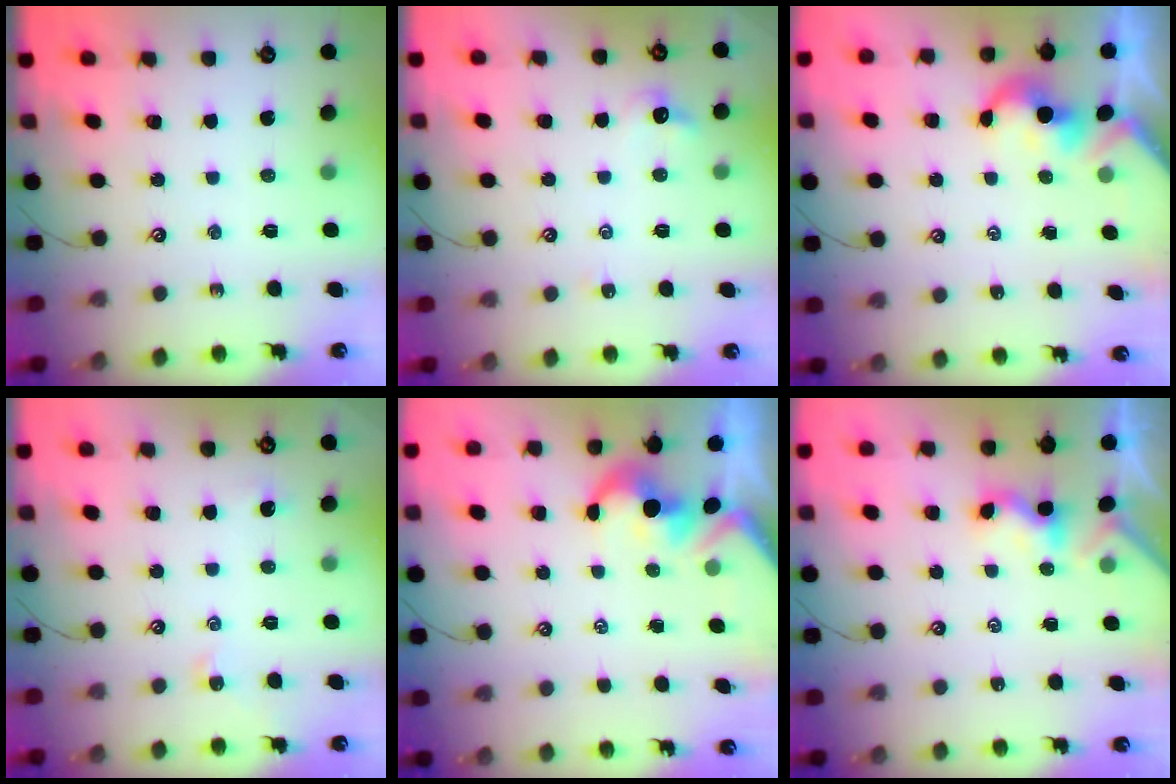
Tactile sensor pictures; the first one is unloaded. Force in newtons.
{"total": 1.5, "press": 1.4, "slide": 0.5}
{"total": 2.4, "press": 2.4, "slide": 0.3}
{"total": 0.6, "press": 0.4, "slide": 0.4}
{"total": 1.7, "press": 1.4, "slide": 1.0}
{"total": 1.7, "press": 1.6, "slide": 0.5}